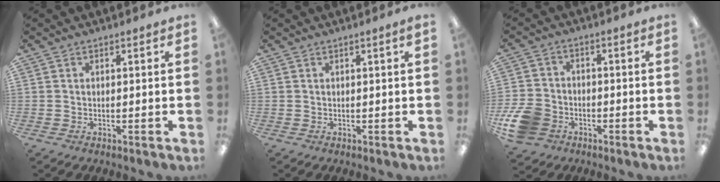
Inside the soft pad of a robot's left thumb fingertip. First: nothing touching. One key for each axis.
{"total": 0.7, "fx": 0.3, "fy": -0.2, "fz": 0.6, "tx": -0.011, "ty": -0.001, "tz": 0.005}
{"total": 9.8, "fx": -4.7, "fy": 7.3, "fz": 4.5, "tx": -0.099, "ty": 0.038, "tz": -0.083}